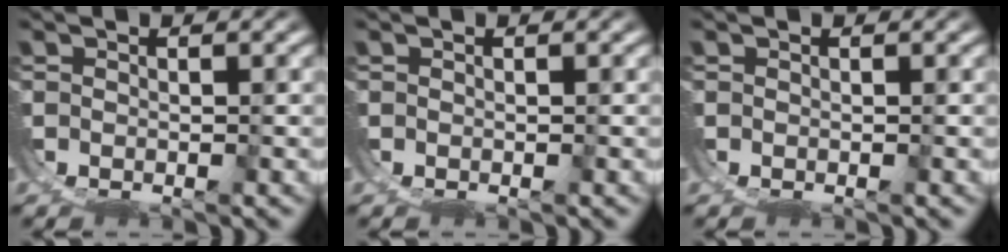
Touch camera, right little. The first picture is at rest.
{"total": 0.0}
{"total": 0.0}